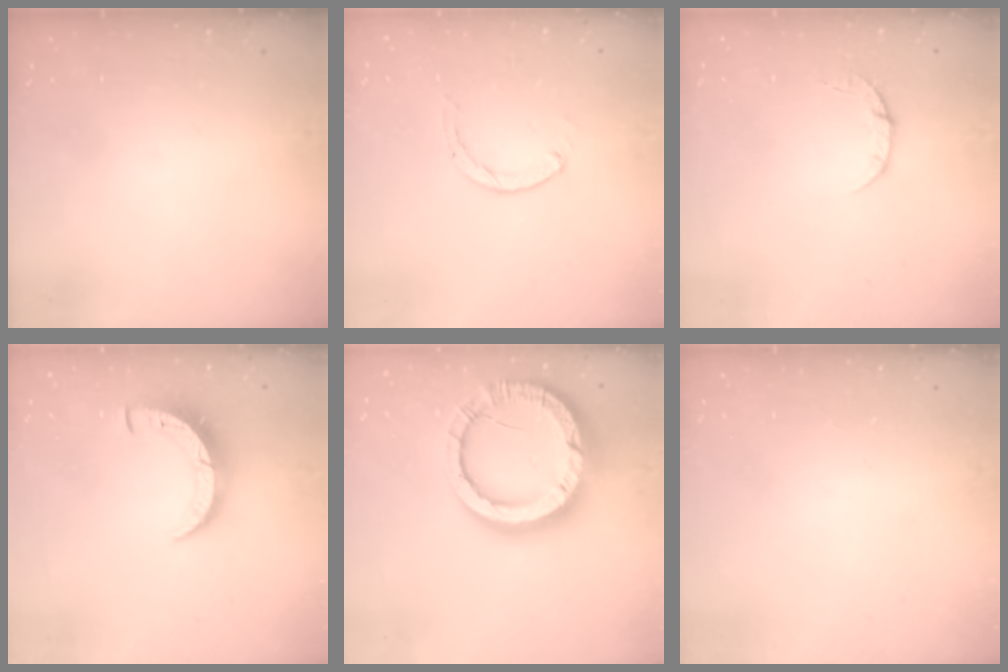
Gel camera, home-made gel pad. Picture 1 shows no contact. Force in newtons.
{"total": 0.0}
{"total": 3.5, "press": 3.5, "slide": 0.4}
{"total": 8.2, "press": 8.1, "slide": 1.0}
{"total": 21.5, "press": 21.5, "slide": 1.8}
{"total": 0.0}